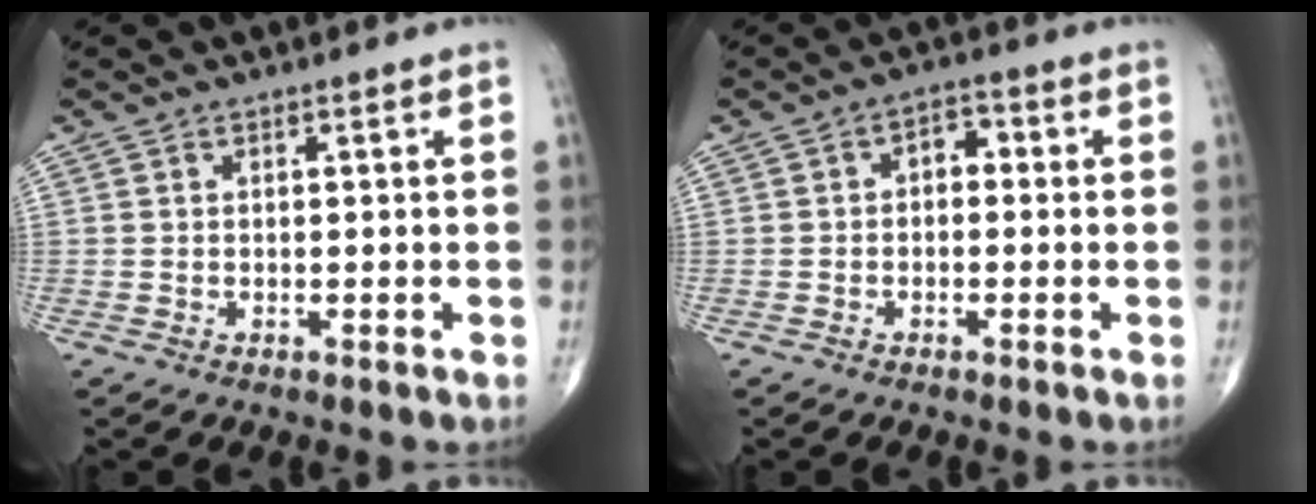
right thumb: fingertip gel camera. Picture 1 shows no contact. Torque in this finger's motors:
{"motor_torque": [-0.29, -0.18, -0.08, -0.07, -0.05]}